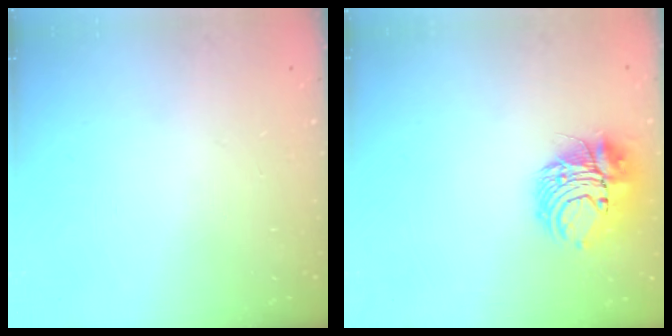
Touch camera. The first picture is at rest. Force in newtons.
{"total": 10.9, "press": 10.8, "slide": 1.5}